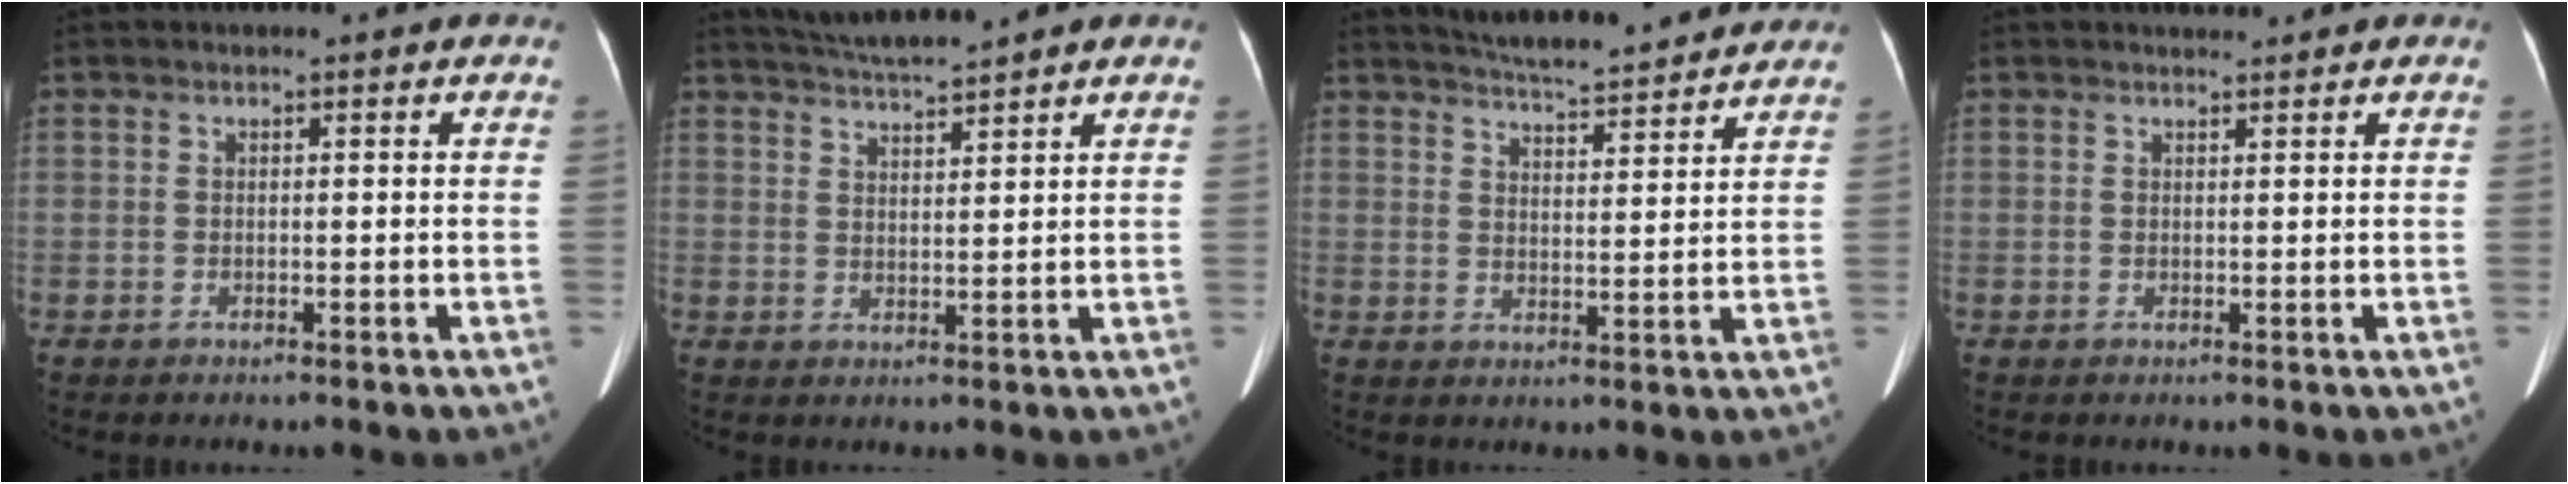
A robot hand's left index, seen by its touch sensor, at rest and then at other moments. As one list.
[{"total": 5.8, "force": [5.4, -0.8, 1.9], "torque": [-0.042, 0.014, 0.096]}, {"total": 11.2, "force": [10.6, 0.8, 3.6], "torque": [-0.061, 0.013, 0.148]}, {"total": 0.9, "force": [0.9, -0.1, 0.0], "torque": [-0.006, 0.002, 0.019]}]